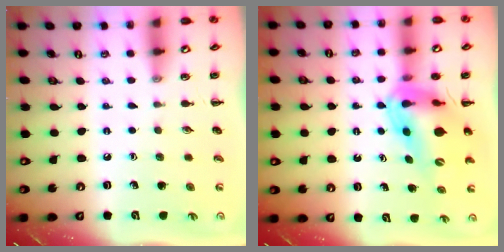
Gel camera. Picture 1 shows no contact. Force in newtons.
{"total": 15.5, "press": 14.8, "slide": 4.5}